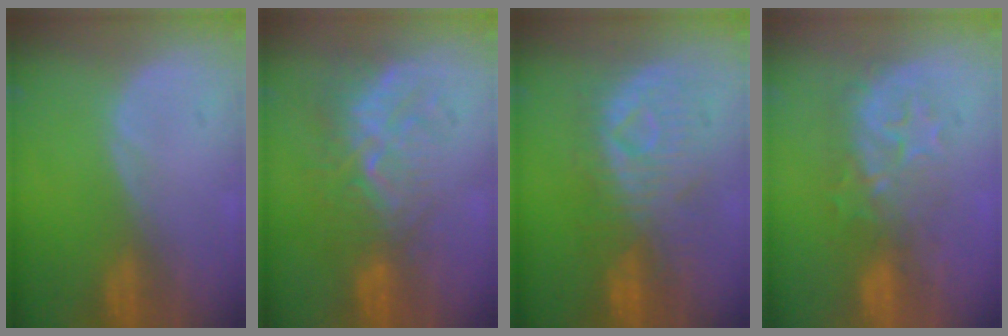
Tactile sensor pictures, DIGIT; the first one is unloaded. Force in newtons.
{"total": 9.6, "press": 8.6, "slide": 4.4}
{"total": 9.4, "press": 9.0, "slide": 2.4}
{"total": 7.9, "press": 7.8, "slide": 1.4}